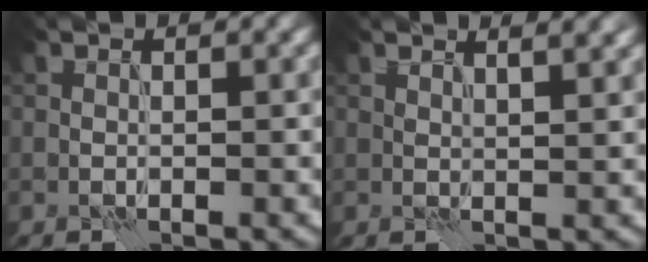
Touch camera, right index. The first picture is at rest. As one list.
[{"total": 4.1, "force": [2.7, 1.4, 2.6], "torque": [-0.017, 0.019, 0.018]}]